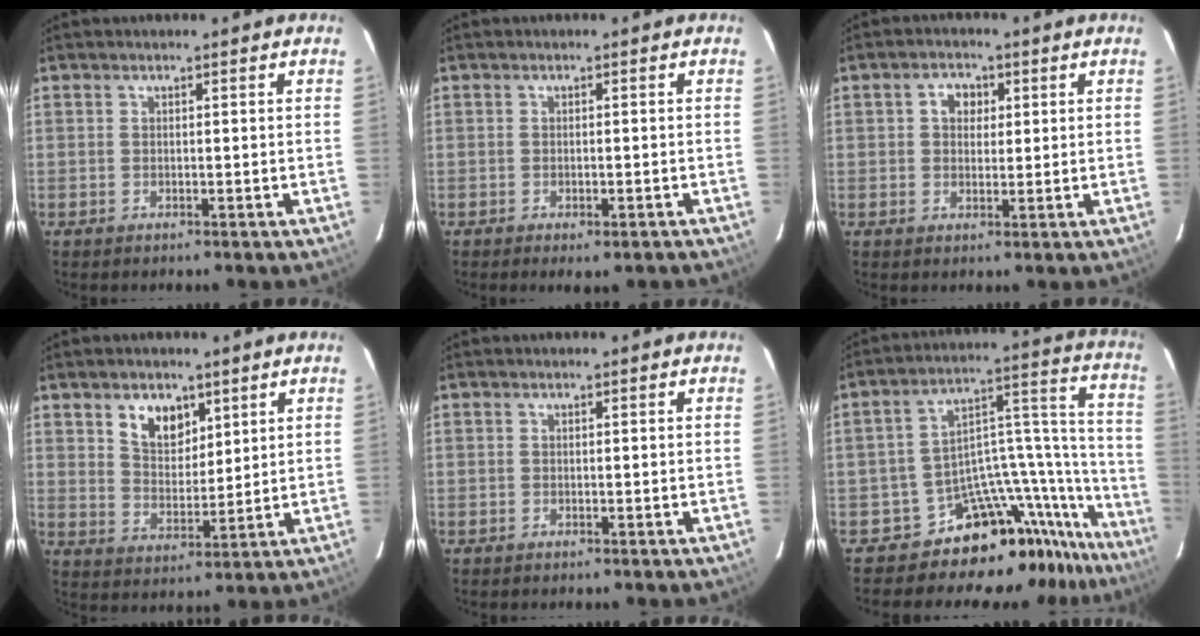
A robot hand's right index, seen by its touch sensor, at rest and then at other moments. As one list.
[{"total": 1.9, "force": [-1.4, 0.6, 1.1], "torque": [-0.020, -0.006, -0.021]}, {"total": 3.6, "force": [0.9, 3.0, 1.8], "torque": [-0.024, 0.014, 0.016]}, {"total": 7.5, "force": [4.1, 4.8, 4.0], "torque": [-0.060, 0.005, 0.081]}, {"total": 0.0}, {"total": 19.2, "force": [-17.3, 6.8, 4.7], "torque": [-0.013, 0.079, -0.269]}]